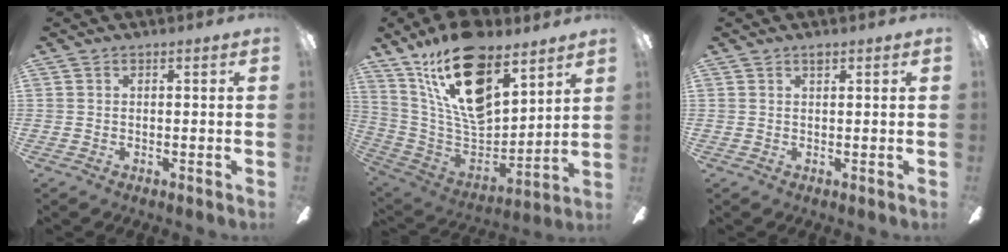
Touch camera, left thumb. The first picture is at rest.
{"total": 22.8, "force": [14.3, 10.5, 14.4], "torque": [-0.284, -0.085, 0.248]}
{"total": 1.1, "force": [0.9, 0.3, 0.5], "torque": [-0.013, 0.003, 0.016]}